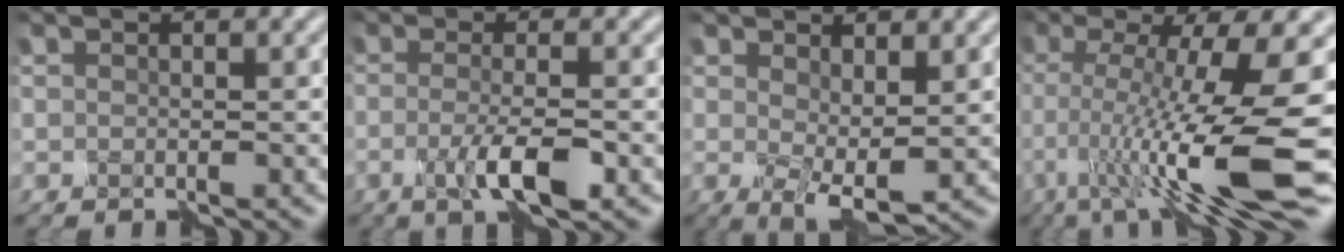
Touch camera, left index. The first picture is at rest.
{"total": 3.9, "force": [-1.5, 0.9, 3.5], "torque": [-0.071, -0.005, -0.030]}
{"total": 3.9, "force": [0.6, 1.7, 3.4], "torque": [-0.065, -0.013, 0.016]}
{"total": 12.8, "force": [-3.1, 2.8, 12.1], "torque": [-0.211, -0.005, -0.046]}